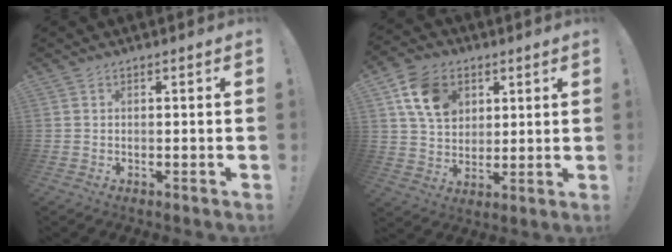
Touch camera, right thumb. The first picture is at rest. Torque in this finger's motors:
{"motor_torque": [1.87, 2.39, 0.65, -0.51, 0.08]}